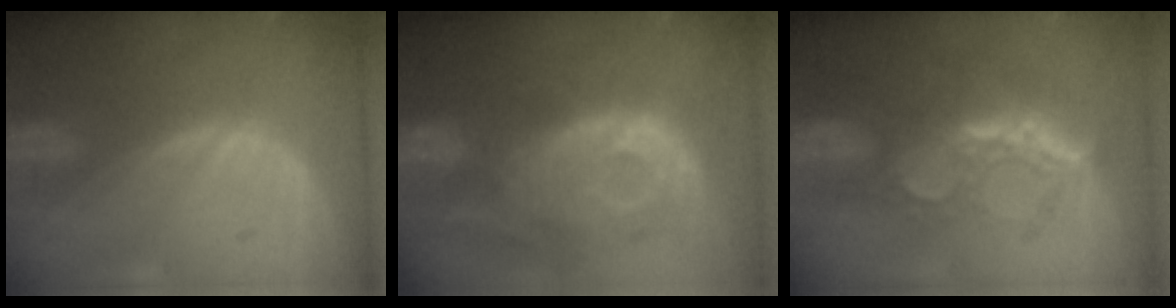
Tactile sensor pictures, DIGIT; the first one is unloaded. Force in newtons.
{"total": 12.3, "press": 10.9, "slide": 5.6}
{"total": 8.9, "press": 7.8, "slide": 4.3}